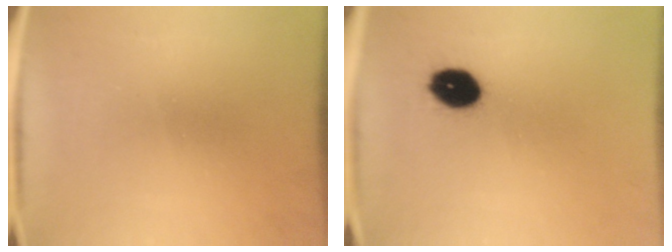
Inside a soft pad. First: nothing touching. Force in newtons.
{"total": 8.2}